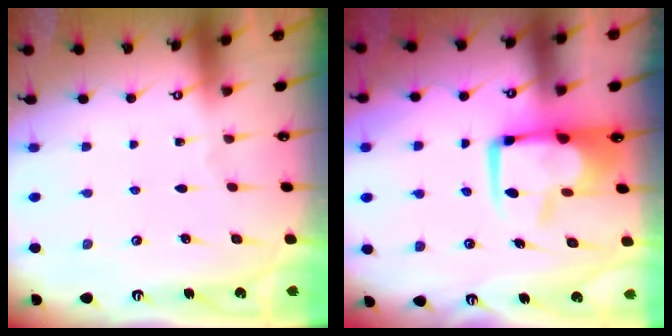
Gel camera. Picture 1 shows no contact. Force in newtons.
{"total": 10.5, "press": 10.3, "slide": 2.0}